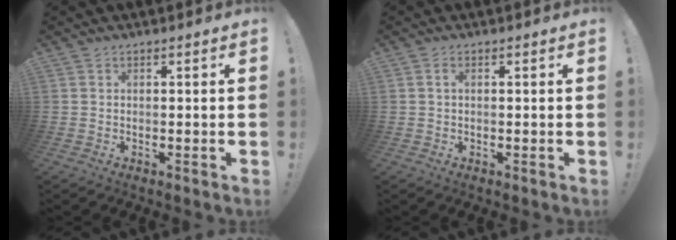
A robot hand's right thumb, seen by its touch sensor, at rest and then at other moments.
{"total": 1.2, "force": [0.2, 0.5, 1.0], "torque": [-0.017, 0.003, 0.002]}